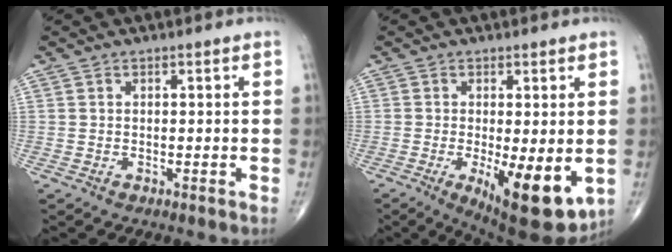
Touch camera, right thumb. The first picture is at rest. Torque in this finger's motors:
{"motor_torque": [1.81, 1.71, 0.28, -0.45, 0.35]}